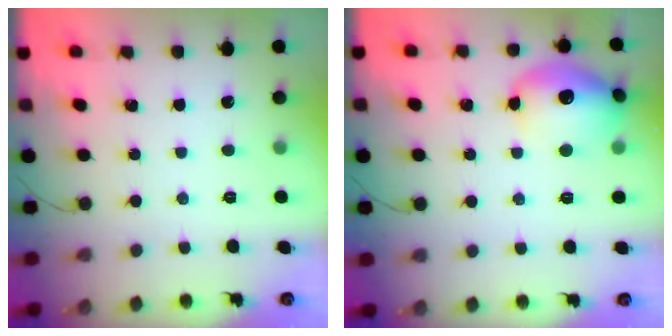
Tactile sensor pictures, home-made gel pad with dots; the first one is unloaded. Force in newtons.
{"total": 16.6, "press": 16.5, "slide": 1.7}